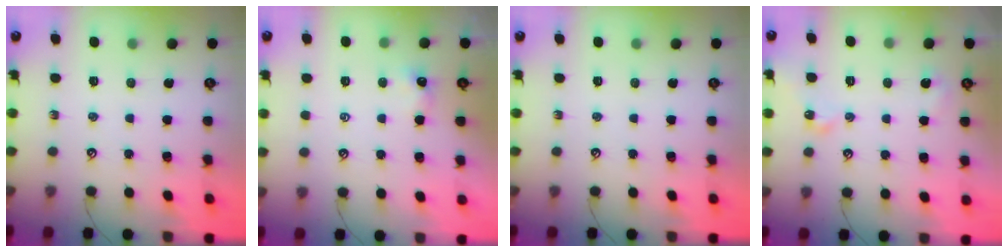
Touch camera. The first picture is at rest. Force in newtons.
{"total": 0.0}
{"total": 0.0}
{"total": 3.7, "press": 3.6, "slide": 0.6}